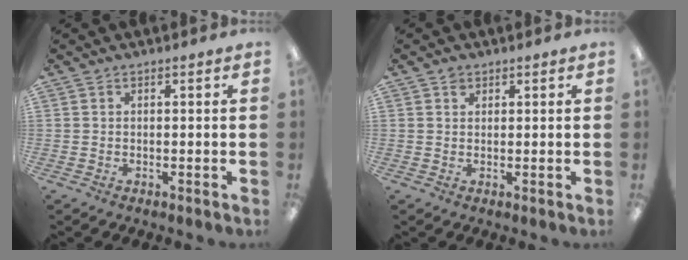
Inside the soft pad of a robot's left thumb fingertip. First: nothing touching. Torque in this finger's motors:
{"motor_torque": [0.27, -0.10, 0.21, 0.18, 0.00]}